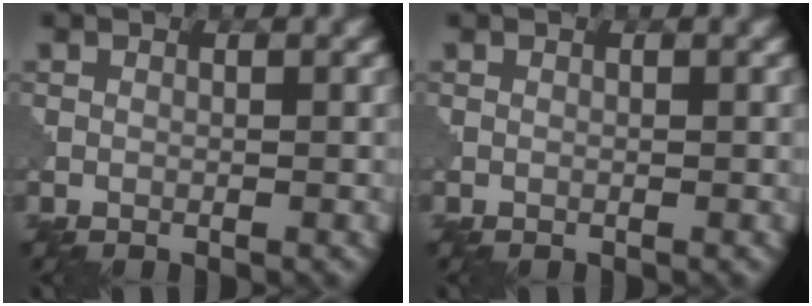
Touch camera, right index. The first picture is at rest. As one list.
[{"total": 0.0}]